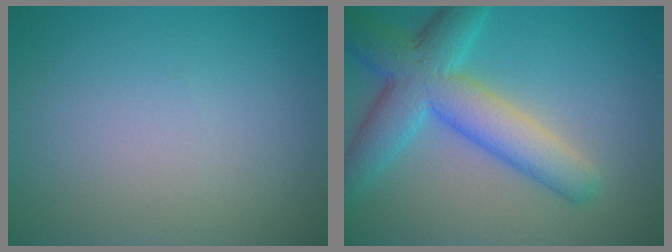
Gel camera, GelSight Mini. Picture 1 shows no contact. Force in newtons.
{"total": 7.5, "press": 7.5, "slide": 0.2}